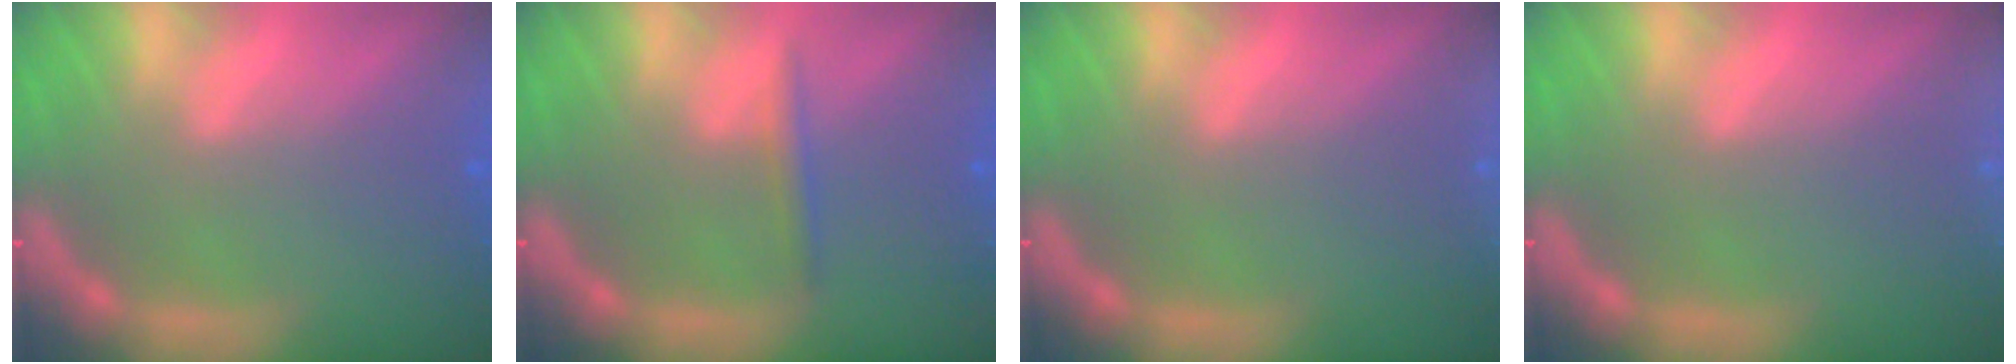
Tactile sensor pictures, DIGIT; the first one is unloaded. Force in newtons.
{"total": 1.4}
{"total": 2.4}
{"total": 3.9}